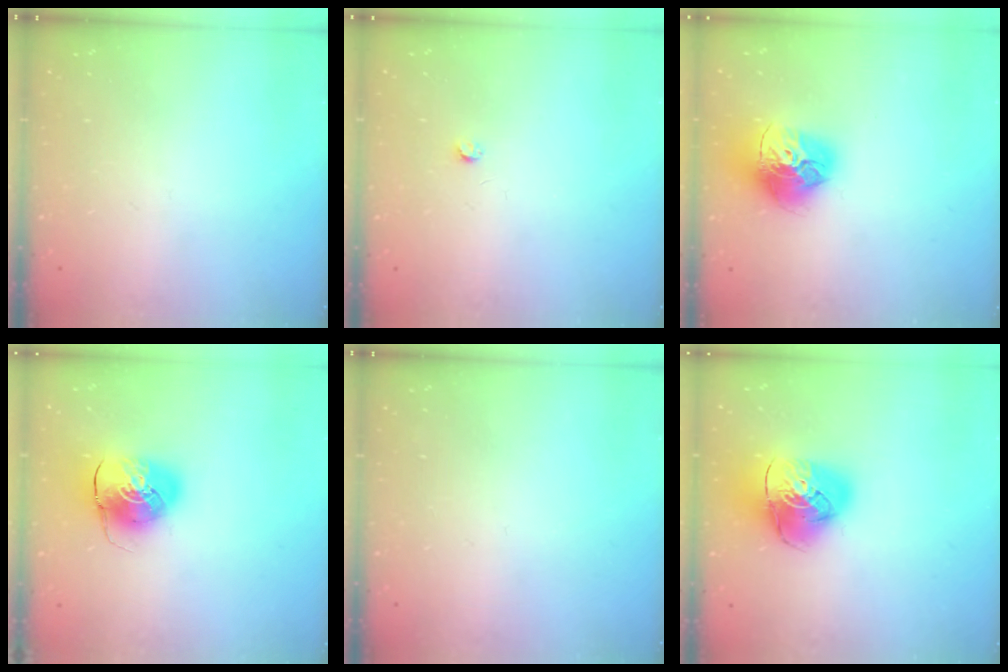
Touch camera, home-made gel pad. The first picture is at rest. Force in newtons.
{"total": 2.5, "press": 2.5, "slide": 0.4}
{"total": 16.9, "press": 16.8, "slide": 1.7}
{"total": 9.6, "press": 9.4, "slide": 1.7}
{"total": 0.0}
{"total": 13.4, "press": 13.3, "slide": 1.7}